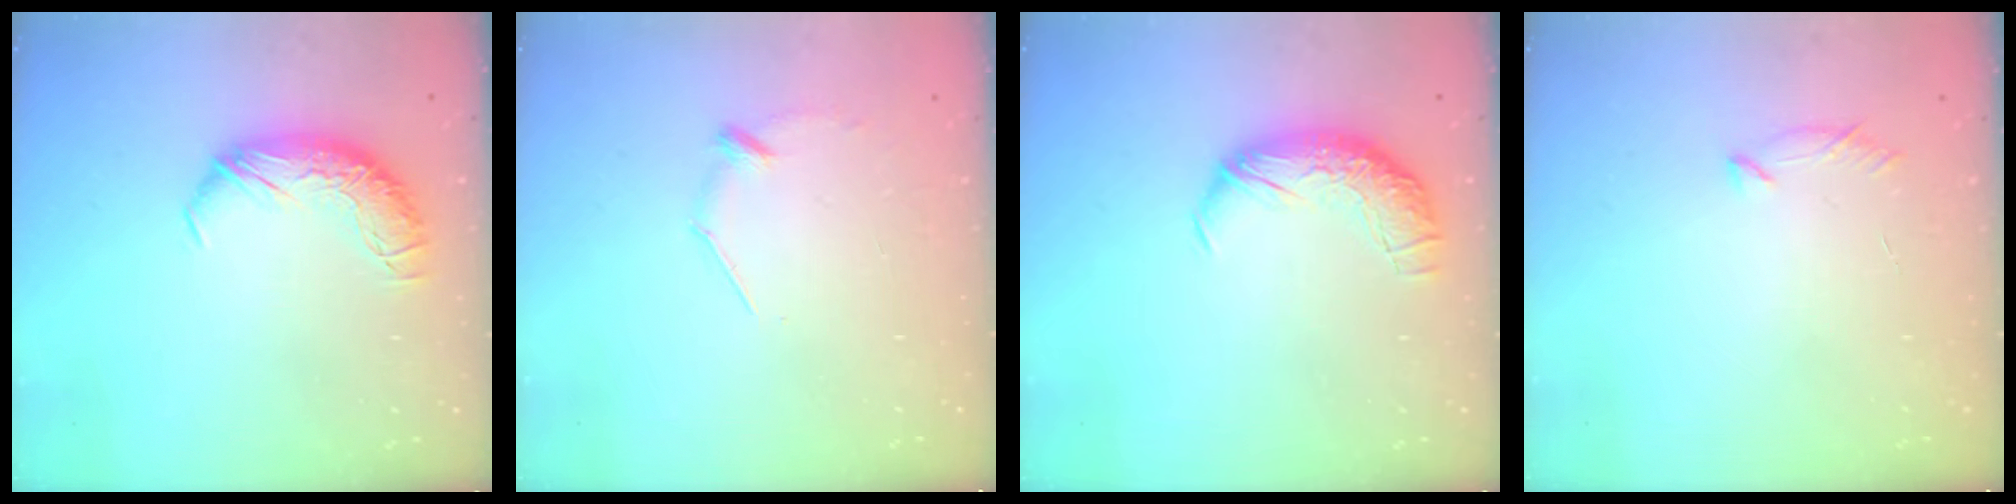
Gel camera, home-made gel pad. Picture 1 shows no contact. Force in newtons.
{"total": 6.7, "press": 6.6, "slide": 0.9}
{"total": 2.3, "press": 0.9, "slide": 2.1}
{"total": 7.0, "press": 6.9, "slide": 0.8}